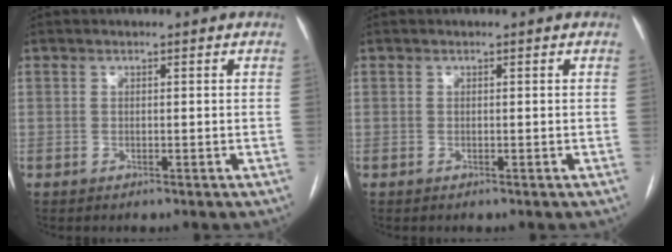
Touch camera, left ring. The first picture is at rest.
{"total": 0.0}